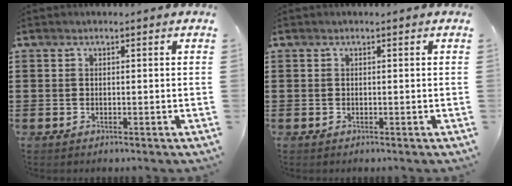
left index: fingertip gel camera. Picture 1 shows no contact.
{"total": 0.0}